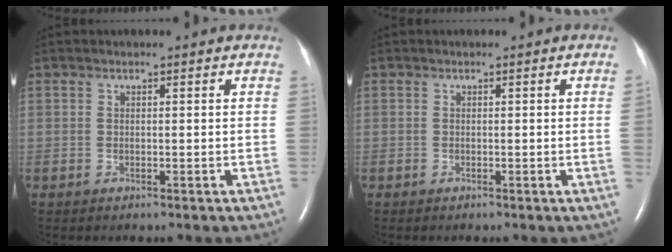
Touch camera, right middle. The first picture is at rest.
{"total": 1.0, "force": [-0.1, -0.5, 0.8], "torque": [-0.007, -0.001, -0.002]}